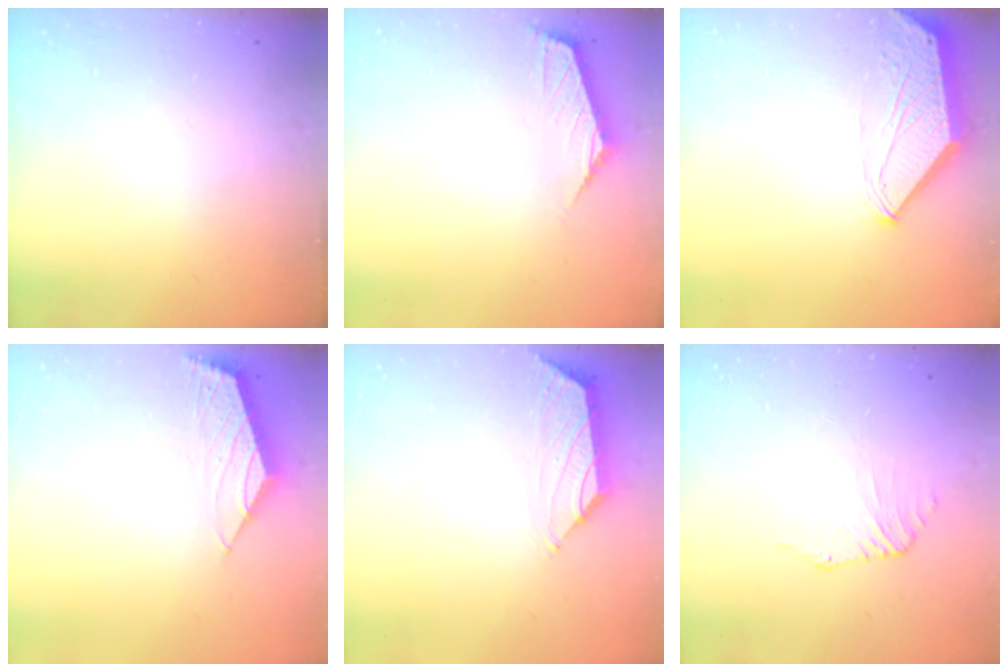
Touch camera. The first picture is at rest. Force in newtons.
{"total": 0.9, "press": 0.9, "slide": 0.2}
{"total": 0.0}
{"total": 2.3, "press": 2.3, "slide": 0.6}
{"total": 0.9, "press": 0.7, "slide": 0.5}
{"total": 0.0}